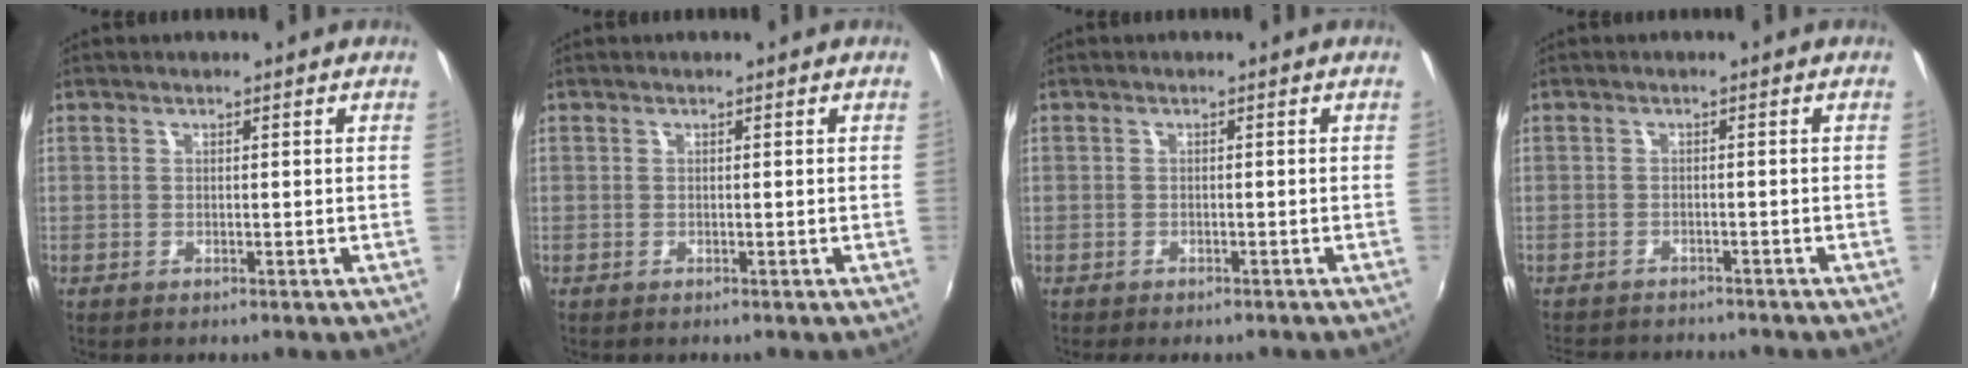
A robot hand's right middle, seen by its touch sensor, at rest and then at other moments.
{"total": 0.0}
{"total": 1.9, "force": [-1.5, 1.0, 0.6], "torque": [-0.016, -0.007, -0.022]}
{"total": 7.8, "force": [-7.3, 1.7, 2.4], "torque": [-0.063, -0.013, -0.109]}